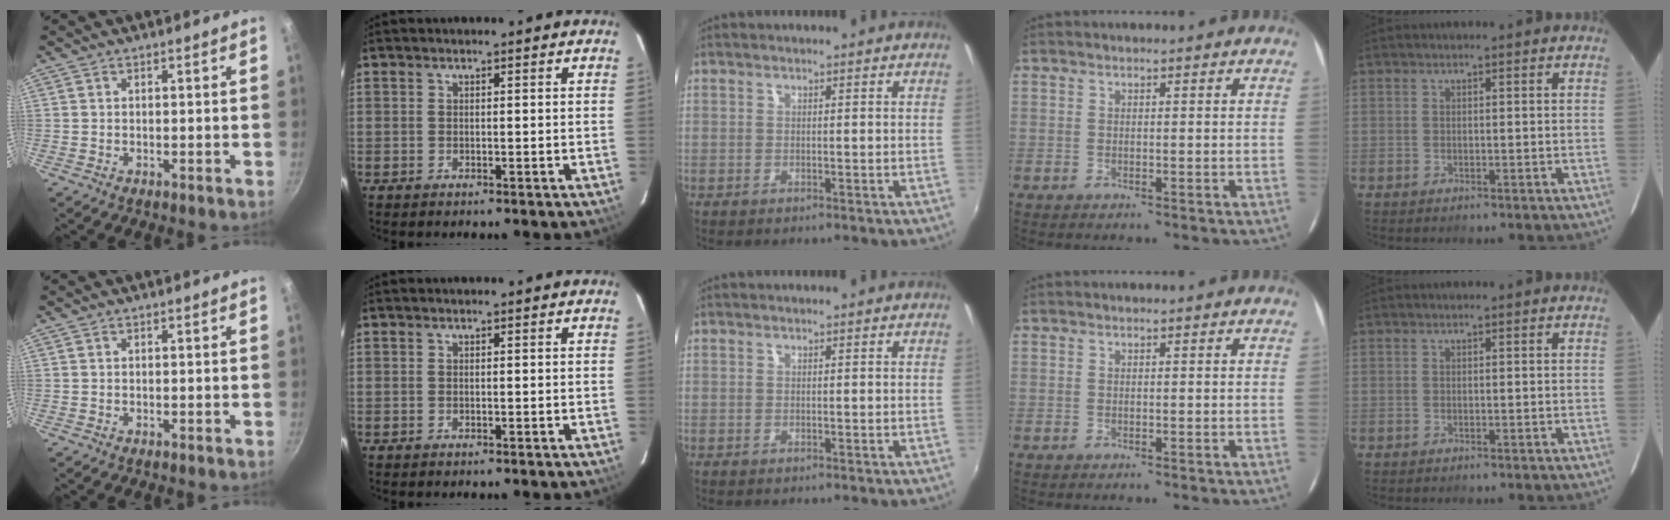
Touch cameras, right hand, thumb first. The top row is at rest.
{}